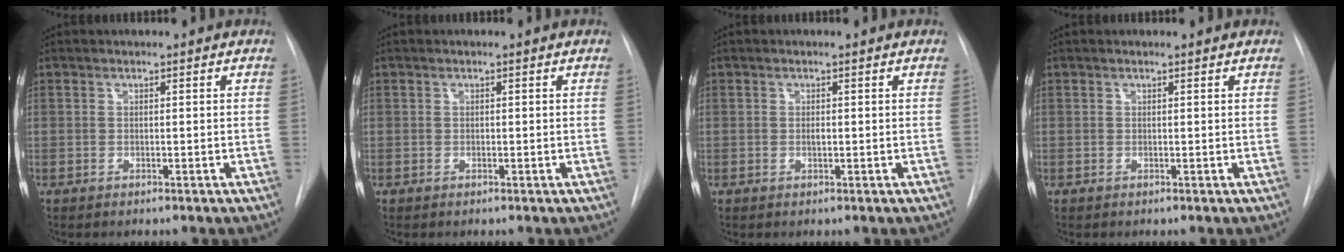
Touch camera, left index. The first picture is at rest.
{"total": 0.0}
{"total": 0.6, "force": [0.0, 0.2, 0.6], "torque": [-0.010, -0.002, -0.003]}
{"total": 0.6, "force": [0.6, -0.1, 0.1], "torque": [-0.008, 0.001, 0.007]}